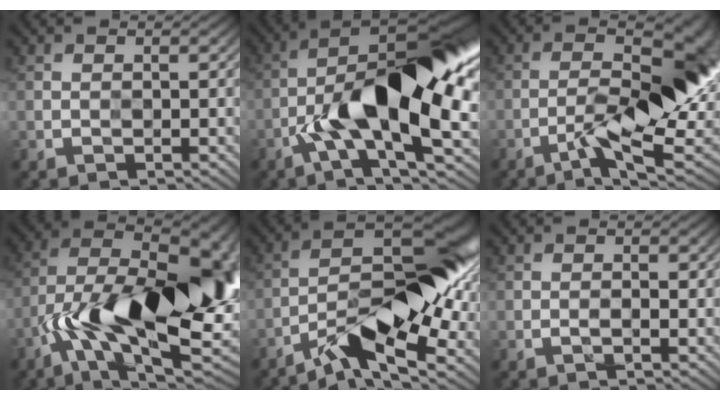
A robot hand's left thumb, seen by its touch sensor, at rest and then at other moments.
{"total": 15.8, "force": [-3.0, 5.7, 14.4], "torque": [-0.234, 0.017, -0.054]}
{"total": 12.0, "force": [-3.9, 3.6, 10.8], "torque": [-0.160, -0.005, -0.052]}
{"total": 20.6, "force": [-5.3, 9.2, 17.6], "torque": [-0.282, -0.011, -0.078]}
{"total": 13.0, "force": [-4.8, 4.8, 11.1], "torque": [-0.177, -0.004, -0.084]}
{"total": 0.9, "force": [-0.2, 0.1, 0.9], "torque": [-0.013, 0.001, -0.004]}